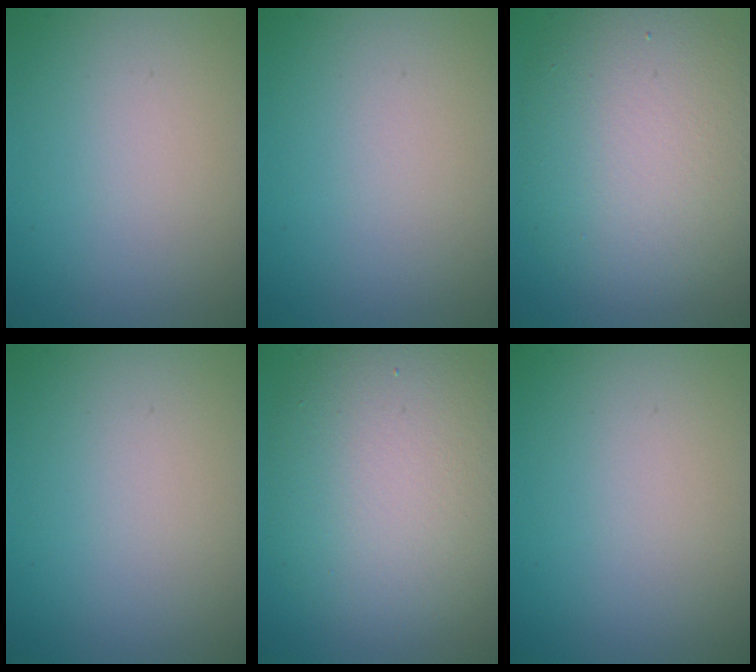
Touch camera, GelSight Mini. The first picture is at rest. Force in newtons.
{"total": 0.0}
{"total": 8.9, "press": 8.9, "slide": 0.3}
{"total": 0.0}
{"total": 8.9, "press": 8.9, "slide": 0.3}
{"total": 0.0}